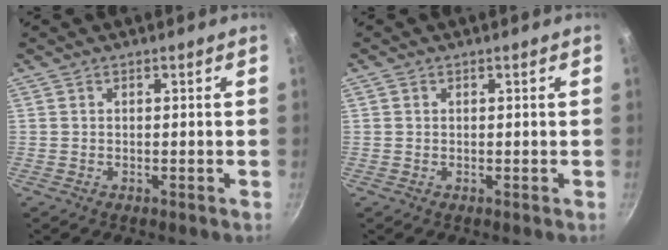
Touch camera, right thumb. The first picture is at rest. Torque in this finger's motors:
{"motor_torque": [-0.35, 0.14, -0.20, 0.36, 0.04]}